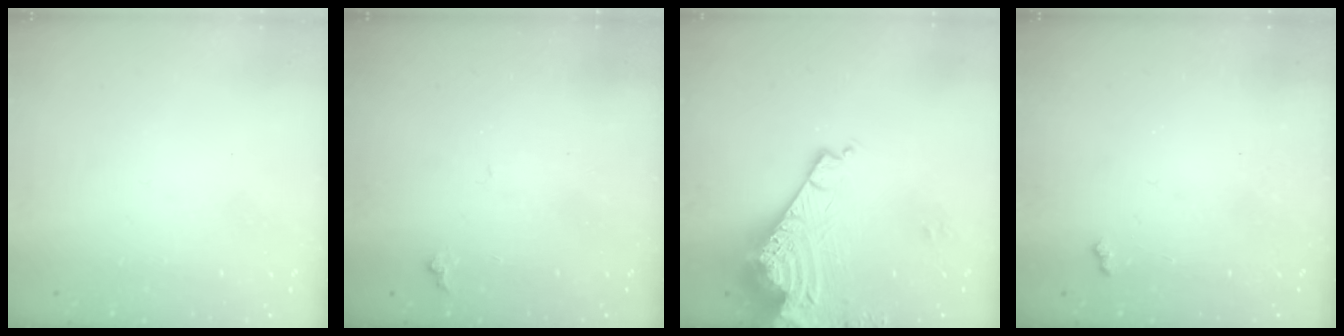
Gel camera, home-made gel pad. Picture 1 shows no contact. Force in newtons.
{"total": 6.1, "press": 6.1, "slide": 0.7}
{"total": 13.5, "press": 13.4, "slide": 1.5}
{"total": 4.1, "press": 4.0, "slide": 0.6}